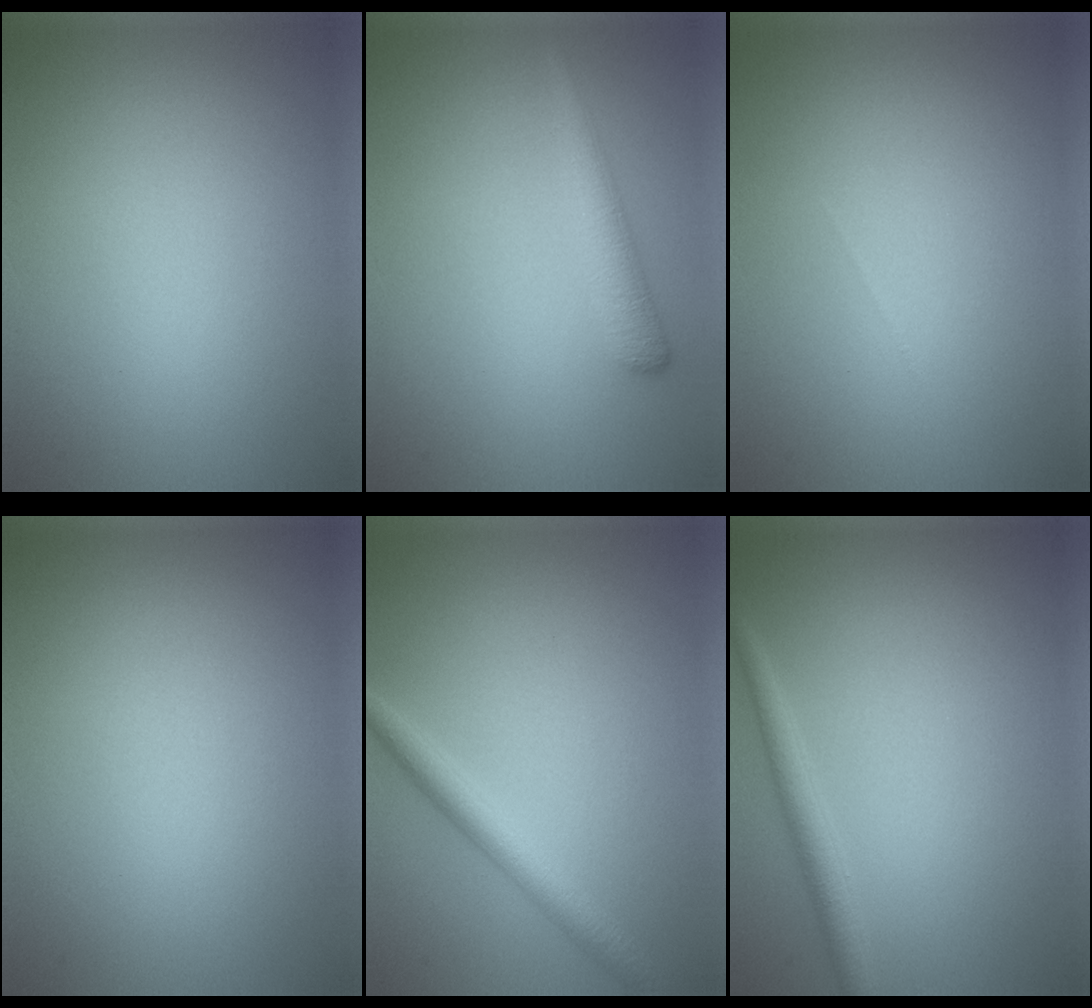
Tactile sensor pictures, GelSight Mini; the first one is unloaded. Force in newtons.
{"total": 2.8, "press": 2.8, "slide": 0.2}
{"total": 0.0}
{"total": 0.0}
{"total": 2.9, "press": 2.9, "slide": 0.1}
{"total": 2.2, "press": 2.2, "slide": 0.1}